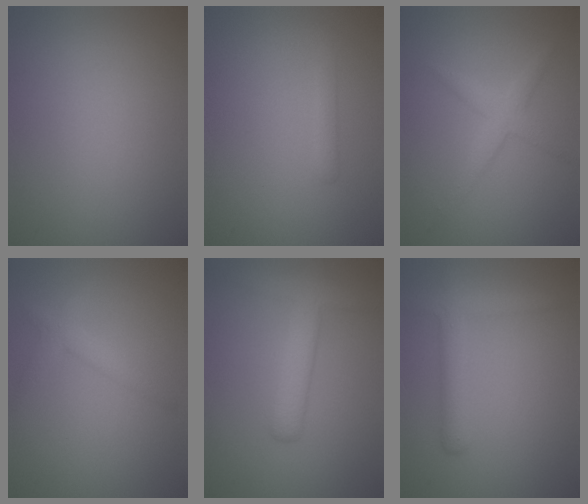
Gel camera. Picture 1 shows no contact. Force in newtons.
{"total": 1.2, "press": 1.2, "slide": 0.1}
{"total": 2.5, "press": 2.5, "slide": 0.2}
{"total": 2.1, "press": 2.1, "slide": 0.0}
{"total": 4.2, "press": 4.2, "slide": 0.2}
{"total": 3.0, "press": 3.0, "slide": 0.2}